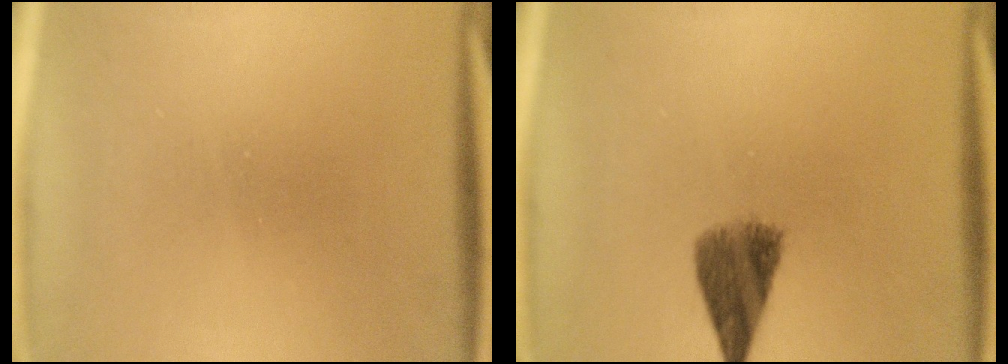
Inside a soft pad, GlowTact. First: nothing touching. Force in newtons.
{"total": 7.2}